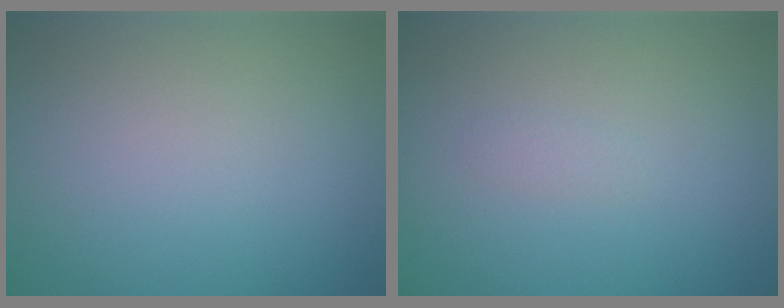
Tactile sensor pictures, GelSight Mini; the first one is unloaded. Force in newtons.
{"total": 0.5, "press": 0.5, "slide": 0.0}